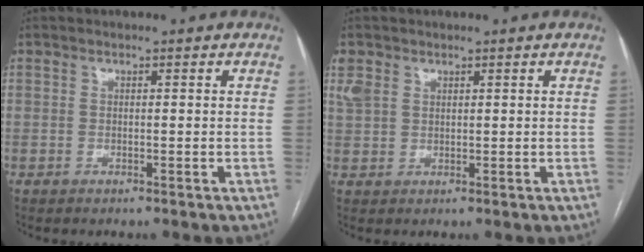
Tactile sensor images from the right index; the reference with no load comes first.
{"total": 2.9, "force": [1.6, 2.1, 1.1], "torque": [-0.040, 0.013, 0.042]}